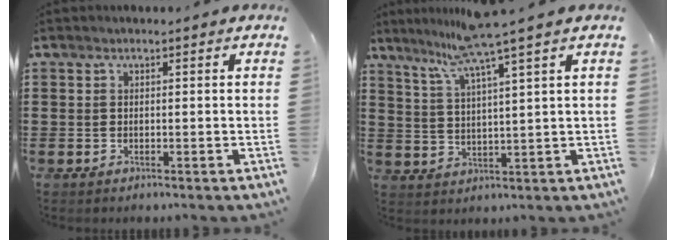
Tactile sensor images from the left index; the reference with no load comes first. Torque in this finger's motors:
{"motor_torque": [1.59, -0.55, 0.50, 0.10]}